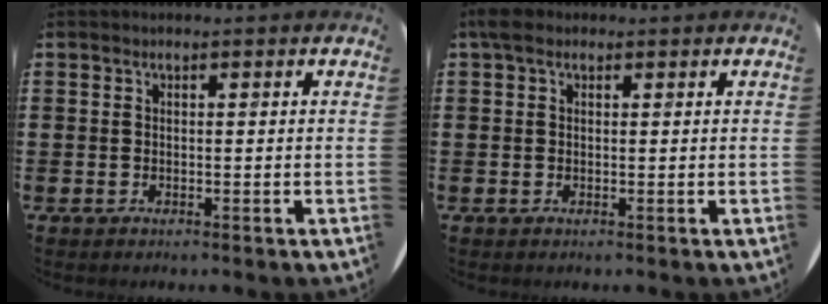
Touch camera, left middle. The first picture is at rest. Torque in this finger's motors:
{"motor_torque": [0.48, -0.44, 0.04, 0.03]}